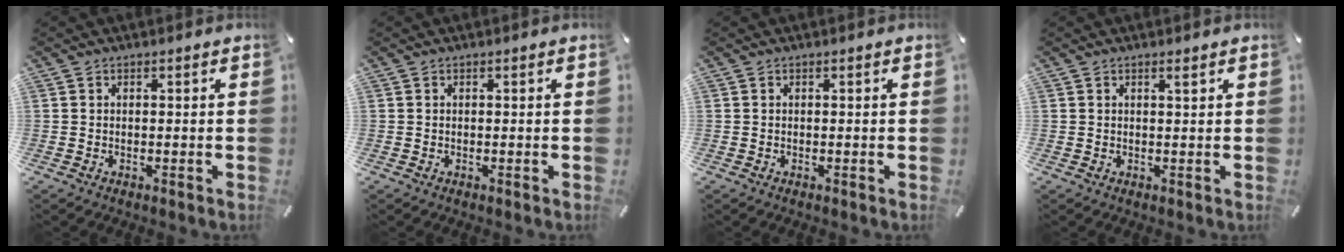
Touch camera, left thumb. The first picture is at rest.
{"total": 0.0}
{"total": 0.0}
{"total": 1.1, "force": [0.8, 0.1, 0.8], "torque": [-0.016, -0.001, 0.013]}